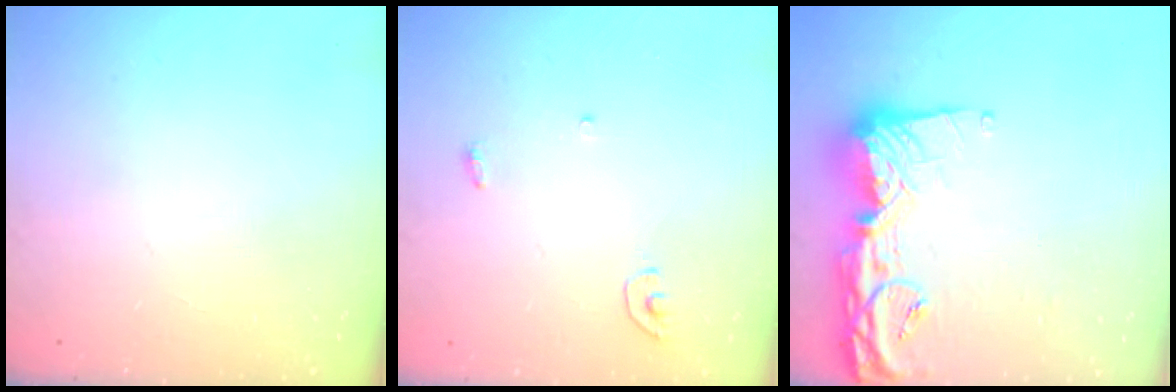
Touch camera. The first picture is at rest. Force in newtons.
{"total": 3.4, "press": 3.4, "slide": 0.3}
{"total": 16.7, "press": 16.6, "slide": 1.5}